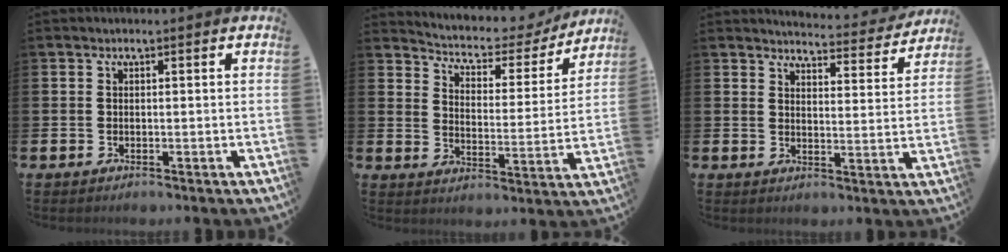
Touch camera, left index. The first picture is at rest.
{"total": 5.0, "force": [4.6, 1.8, 1.0], "torque": [-0.051, -0.036, 0.072]}
{"total": 4.3, "force": [4.2, 0.5, 0.5], "torque": [-0.012, -0.034, 0.070]}